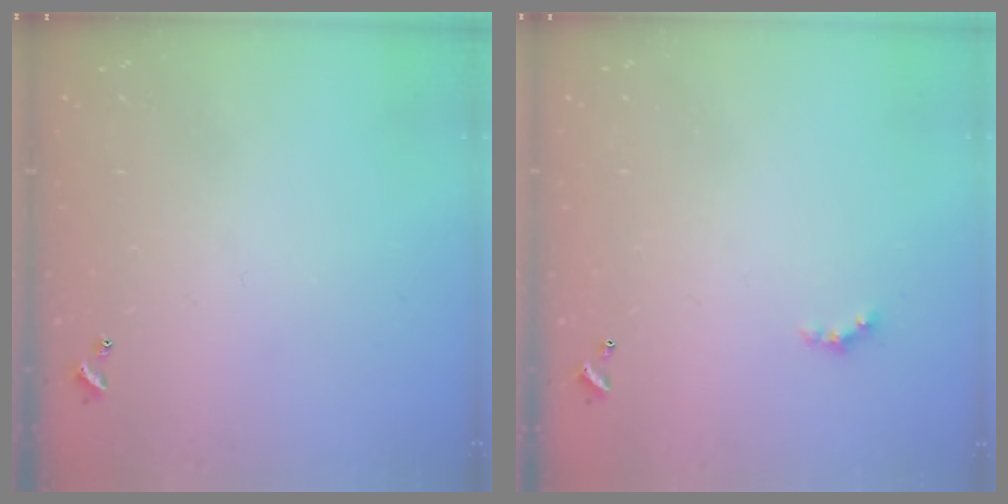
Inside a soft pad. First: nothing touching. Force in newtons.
{"total": 1.6, "press": 1.6, "slide": 0.4}